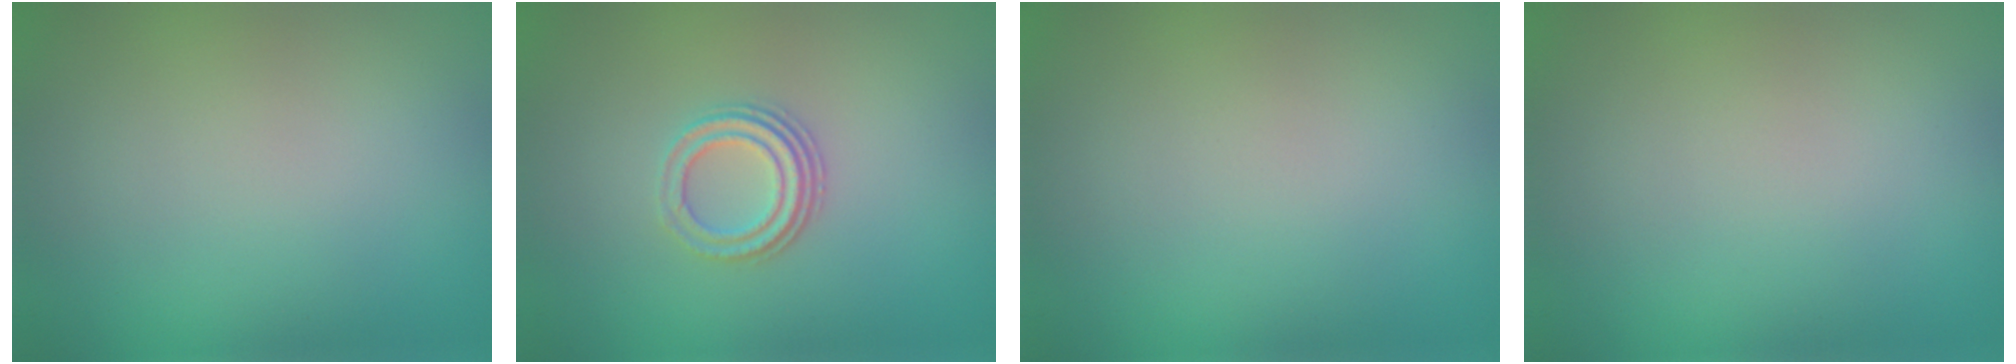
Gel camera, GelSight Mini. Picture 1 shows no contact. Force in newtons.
{"total": 3.0, "press": 2.3, "slide": 1.9}
{"total": 0.0}
{"total": 0.0}